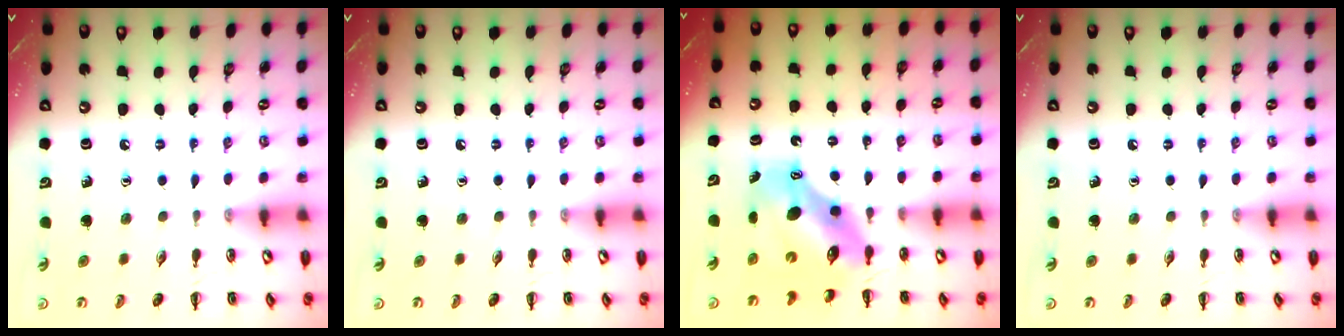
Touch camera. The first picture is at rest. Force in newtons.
{"total": 0.0}
{"total": 8.9, "press": 8.6, "slide": 2.3}
{"total": 0.0}